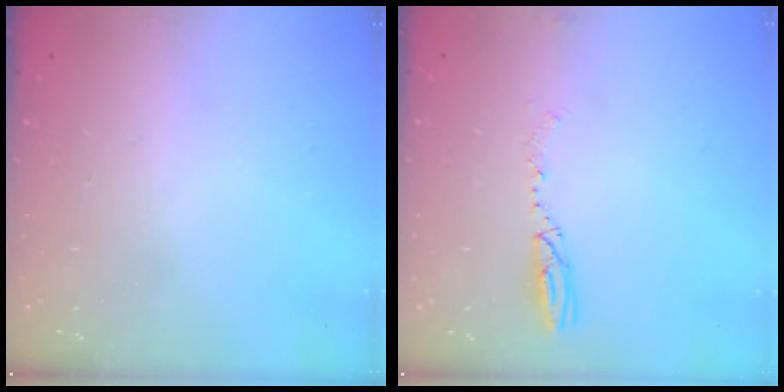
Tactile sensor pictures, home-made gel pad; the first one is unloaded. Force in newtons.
{"total": 3.9, "press": 3.8, "slide": 0.5}